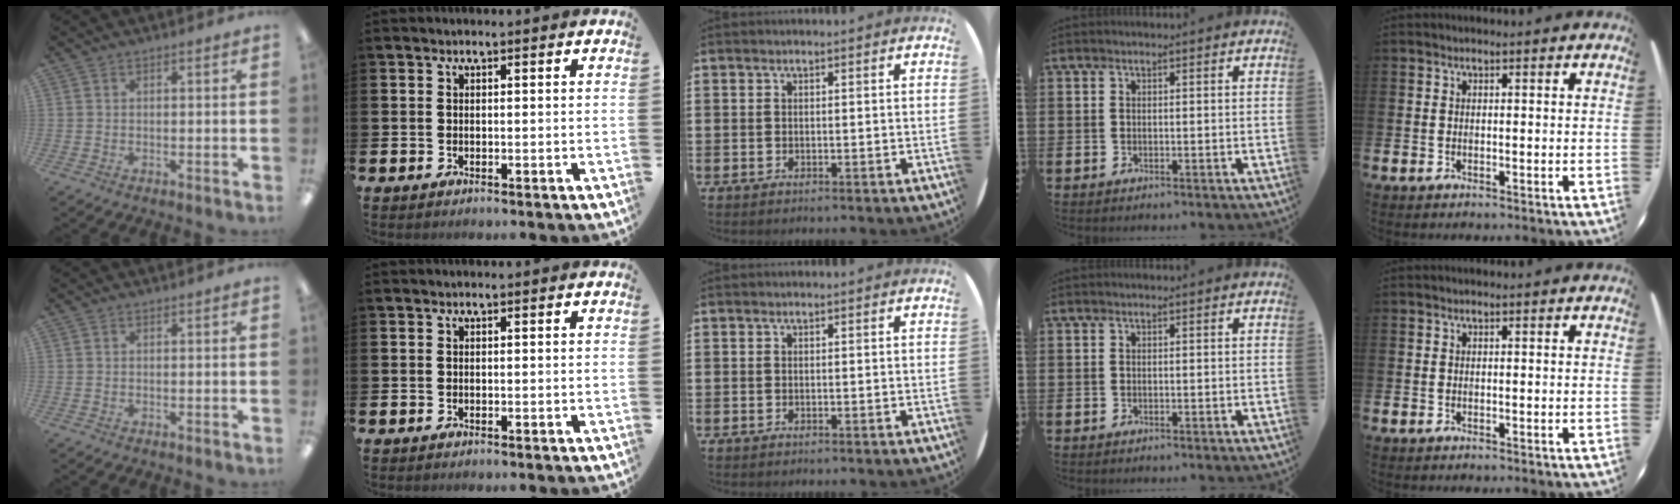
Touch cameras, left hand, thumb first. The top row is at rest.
{}